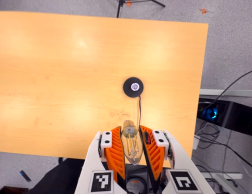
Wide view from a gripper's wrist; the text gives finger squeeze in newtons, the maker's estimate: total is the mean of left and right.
{"total": 19.6, "left": 20.0, "right": 19.2}